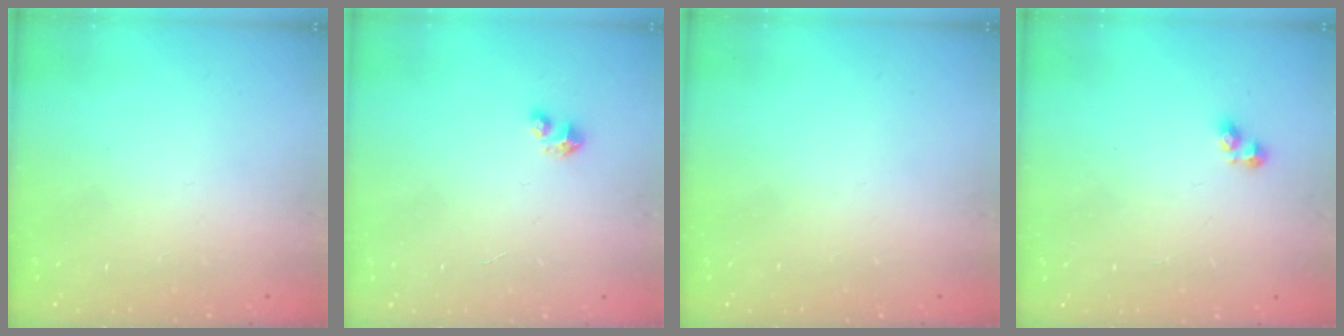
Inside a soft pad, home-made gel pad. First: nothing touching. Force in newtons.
{"total": 2.8, "press": 2.8, "slide": 0.1}
{"total": 0.0}
{"total": 2.8, "press": 2.8, "slide": 0.3}